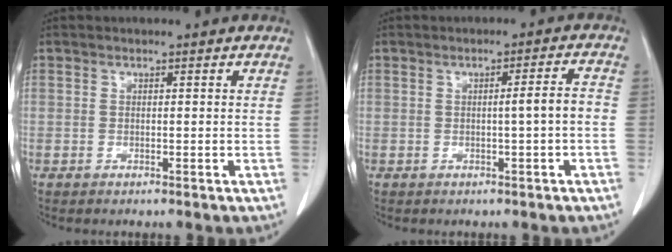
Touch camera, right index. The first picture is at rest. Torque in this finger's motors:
{"motor_torque": [0.54, -0.23, 0.13, 0.05]}